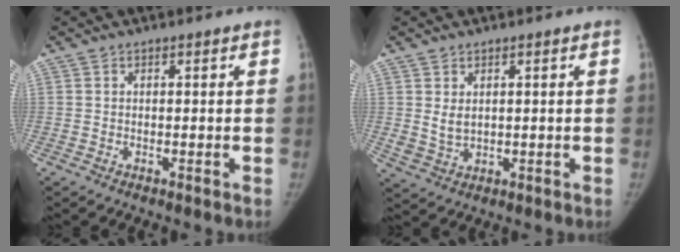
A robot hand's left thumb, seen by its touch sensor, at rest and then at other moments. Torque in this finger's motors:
{"motor_torque": [0.20, 1.01, -0.08, 0.16, 0.09]}